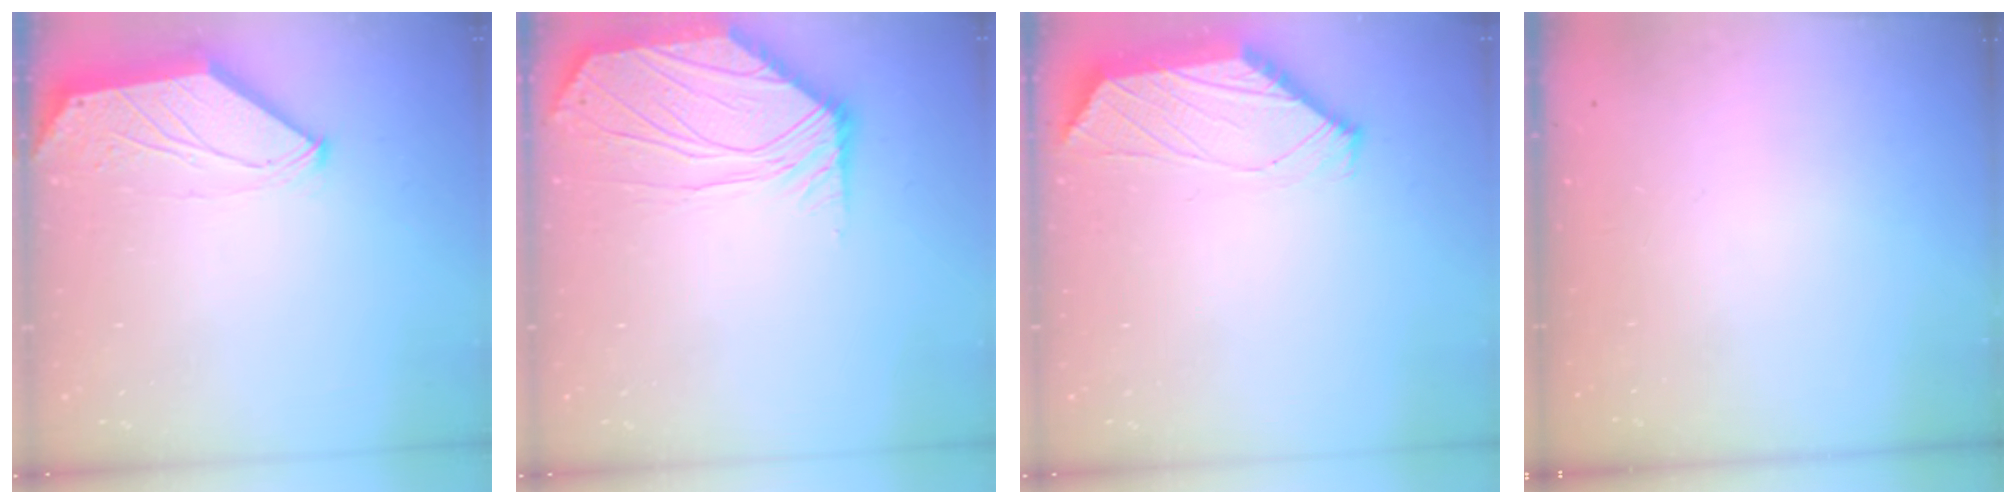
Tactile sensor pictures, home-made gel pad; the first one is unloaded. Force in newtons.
{"total": 5.9, "press": 5.8, "slide": 0.9}
{"total": 1.0, "press": 0.9, "slide": 0.5}
{"total": 0.0}